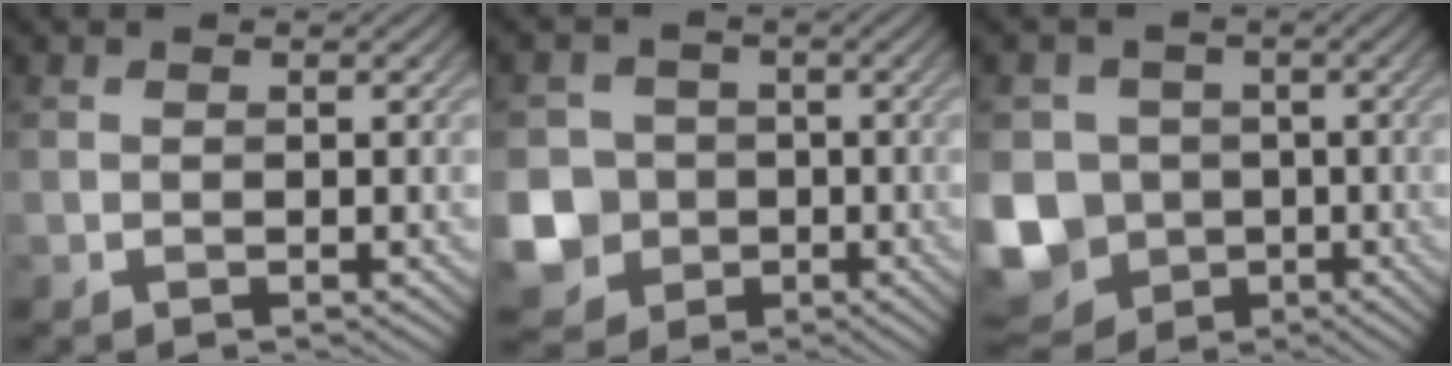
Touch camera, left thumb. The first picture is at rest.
{"total": 10.0, "force": [-2.9, 9.2, 2.7], "torque": [-0.095, -0.036, -0.077]}
{"total": 11.4, "force": [-2.2, 10.2, 4.6], "torque": [-0.139, -0.035, -0.064]}